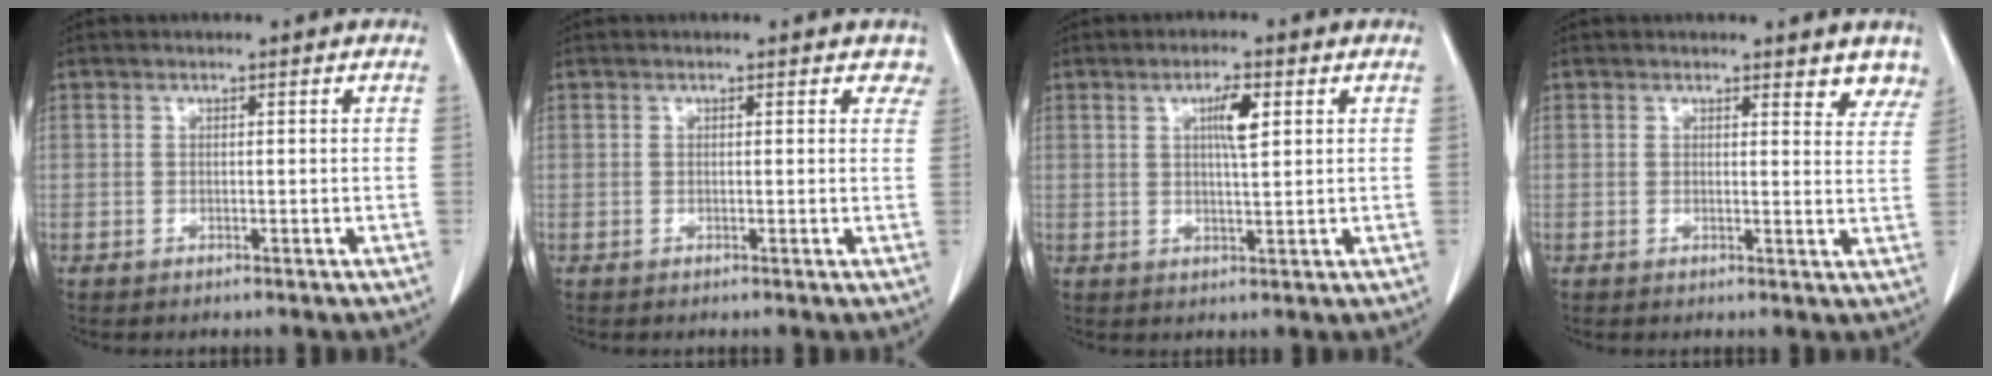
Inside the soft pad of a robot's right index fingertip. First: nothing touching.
{"total": 2.3, "force": [1.9, 1.1, 0.5], "torque": [0.012, -0.003, -0.001]}
{"total": 4.2, "force": [1.5, 0.6, 3.9], "torque": [-0.068, -0.001, 0.024]}
{"total": 5.2, "force": [4.7, 1.6, 1.7], "torque": [0.001, -0.017, 0.036]}